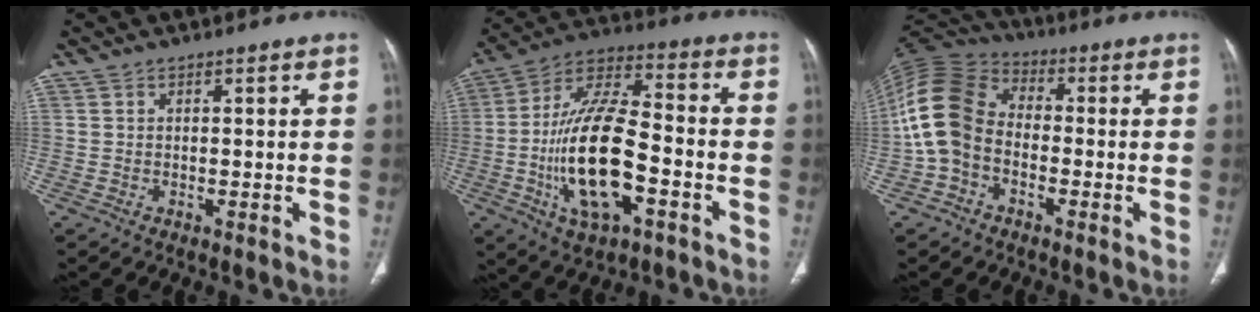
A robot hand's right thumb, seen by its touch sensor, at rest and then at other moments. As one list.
[{"total": 20.3, "force": [-5.3, 8.9, 17.4], "torque": [-0.320, 0.036, -0.092]}, {"total": 13.7, "force": [-2.3, 10.1, 9.0], "torque": [-0.176, 0.041, -0.058]}]